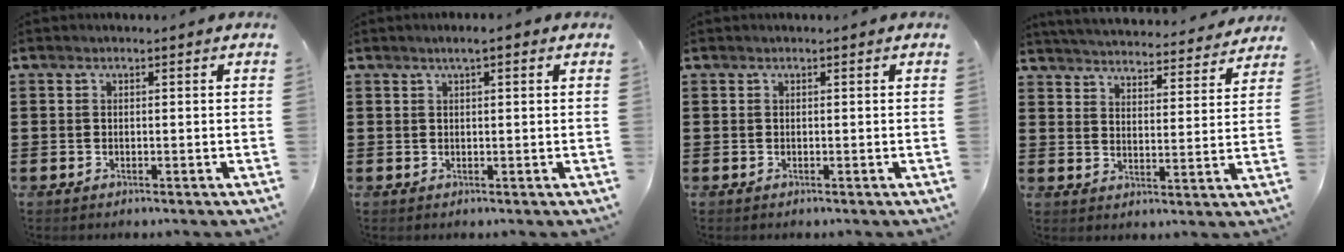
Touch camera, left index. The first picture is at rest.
{"total": 1.8, "force": [0.9, 0.2, 1.5], "torque": [-0.030, 0.002, 0.015]}
{"total": 0.0}
{"total": 4.4, "force": [4.4, -0.2, 0.1], "torque": [-0.026, -0.035, 0.073]}